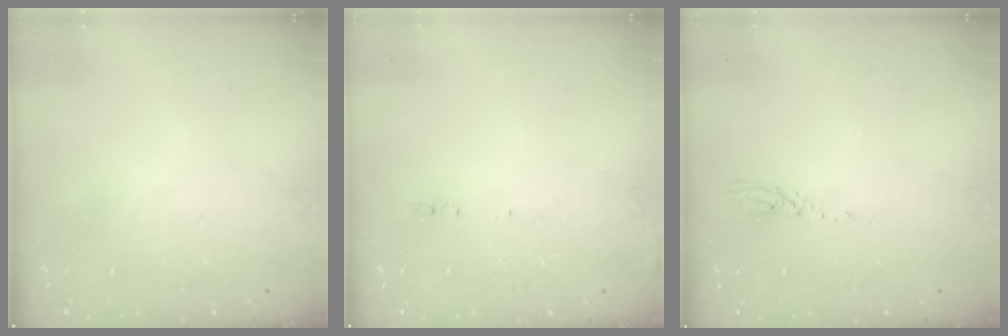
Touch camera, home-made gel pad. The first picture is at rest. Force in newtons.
{"total": 5.6, "press": 5.3, "slide": 1.7}
{"total": 3.0, "press": 2.9, "slide": 0.3}